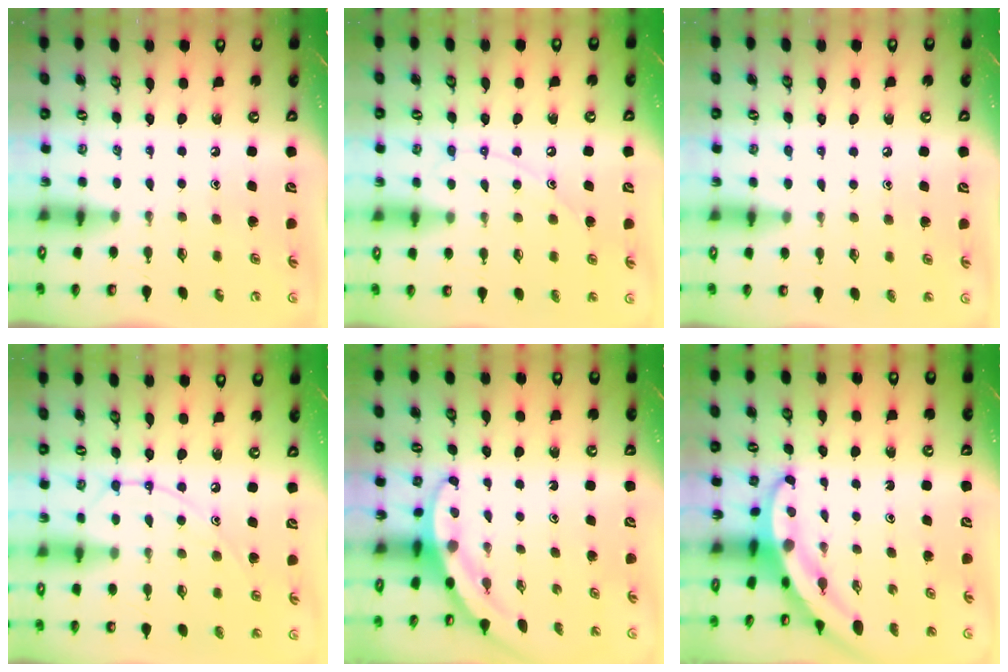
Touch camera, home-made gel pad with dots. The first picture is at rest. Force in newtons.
{"total": 9.0, "press": 9.0, "slide": 0.8}
{"total": 5.2, "press": 5.1, "slide": 0.6}
{"total": 12.0, "press": 12.0, "slide": 1.0}
{"total": 3.3, "press": 3.3, "slide": 0.1}
{"total": 4.6, "press": 4.6, "slide": 0.4}